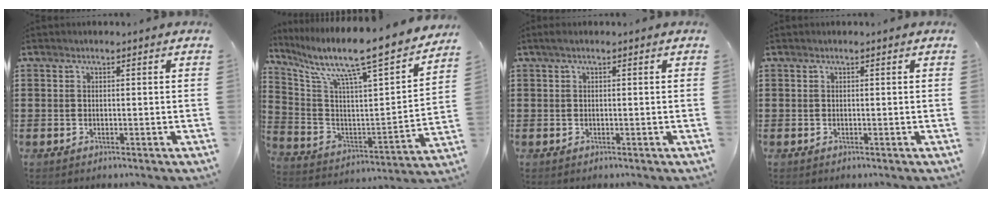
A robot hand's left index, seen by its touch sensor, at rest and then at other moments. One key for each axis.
{"total": 10.7, "fx": 9.0, "fy": 0.9, "fz": 5.7, "tx": -0.125, "ty": -0.079, "tz": 0.135}
{"total": 0.6, "fx": 0.1, "fy": 0.1, "fz": 0.6, "tx": -0.008, "ty": -0.001, "tz": 0.001}
{"total": 0.0}